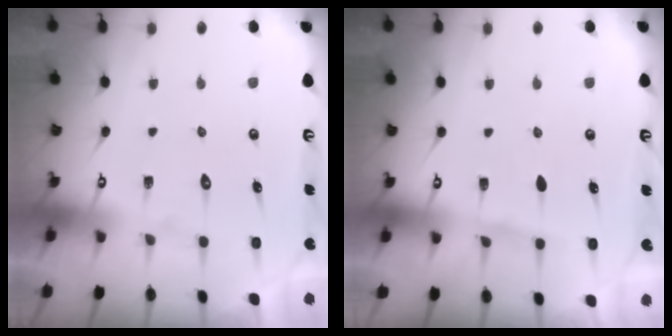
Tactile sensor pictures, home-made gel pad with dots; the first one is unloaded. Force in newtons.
{"total": 3.0, "press": 2.9, "slide": 0.4}